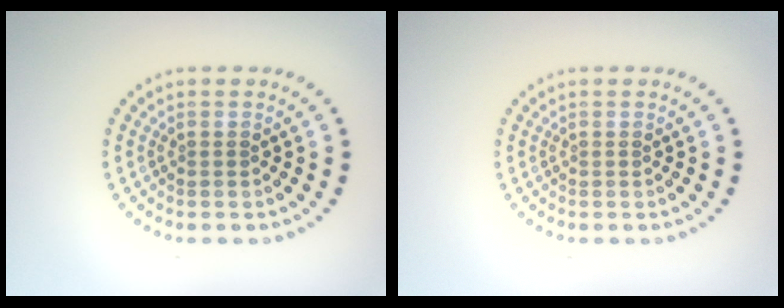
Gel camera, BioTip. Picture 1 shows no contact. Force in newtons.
{"total": 0.0}